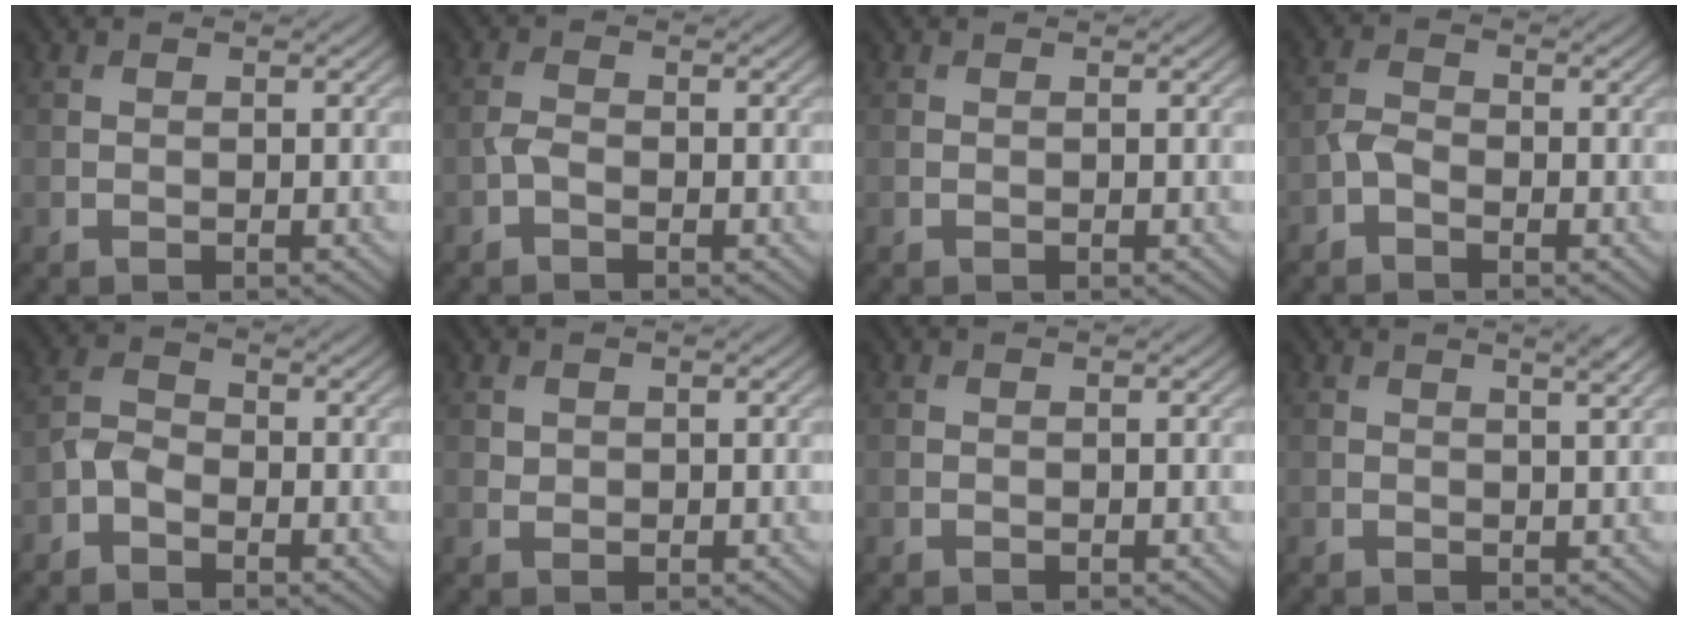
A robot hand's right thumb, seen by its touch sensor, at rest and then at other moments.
{"total": 1.4, "force": [-0.7, 0.7, 1.0], "torque": [-0.024, 0.002, -0.020]}
{"total": 0.0}
{"total": 2.1, "force": [-1.2, 1.1, 1.2], "torque": [-0.028, 0.005, -0.033]}
{"total": 2.6, "force": [-1.6, 1.6, 1.4], "torque": [-0.029, 0.007, -0.043]}
{"total": 0.8, "force": [0.5, 0.6, 0.2], "torque": [-0.005, -0.004, 0.013]}
{"total": 0.0}
{"total": 2.0, "force": [1.2, 0.3, 1.5], "torque": [-0.025, 0.000, 0.011]}